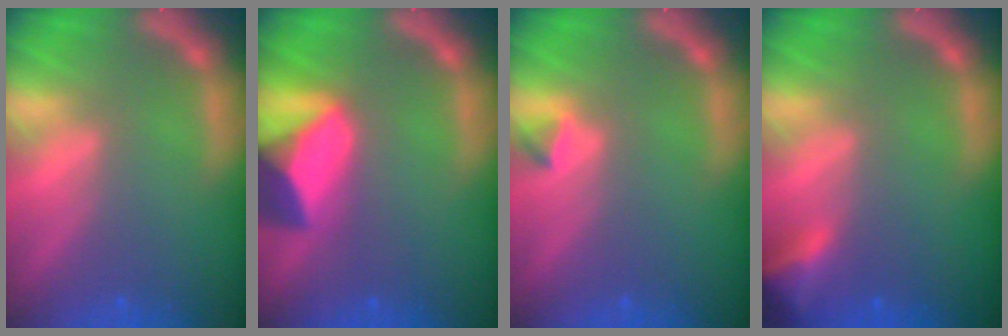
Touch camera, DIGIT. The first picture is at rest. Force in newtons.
{"total": 8.4}
{"total": 0.9}
{"total": 3.5}